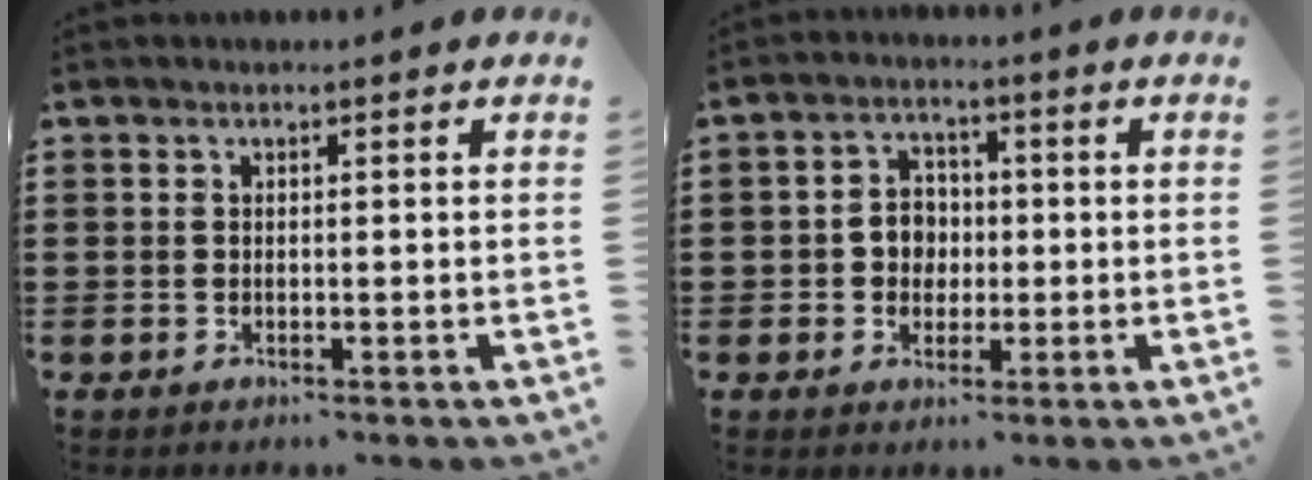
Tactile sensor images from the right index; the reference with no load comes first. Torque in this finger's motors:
{"motor_torque": [0.63, 0.43, 0.57, 0.11]}